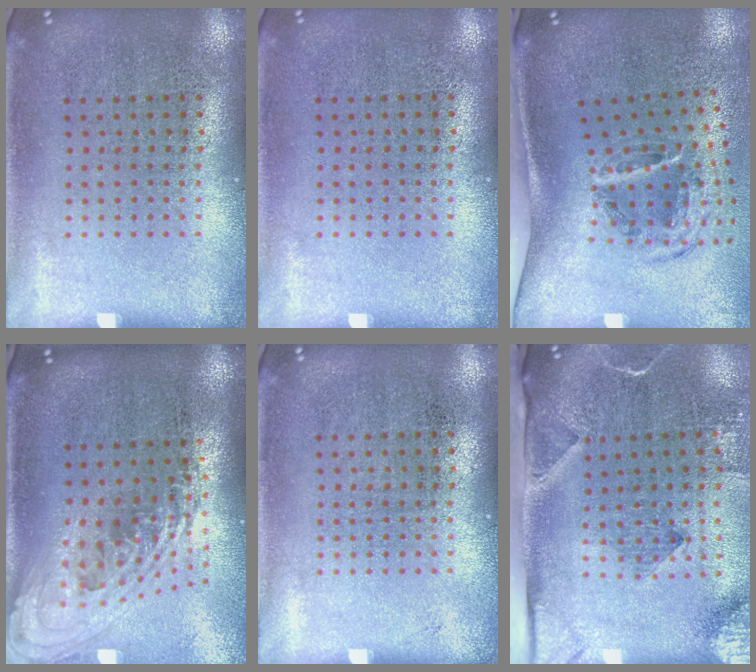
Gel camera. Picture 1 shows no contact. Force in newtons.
{"total": 0.0}
{"total": 1.9, "press": 1.1, "slide": 1.6}
{"total": 2.3, "press": 1.6, "slide": 1.7}
{"total": 0.0}
{"total": 3.2, "press": 2.2, "slide": 2.3}